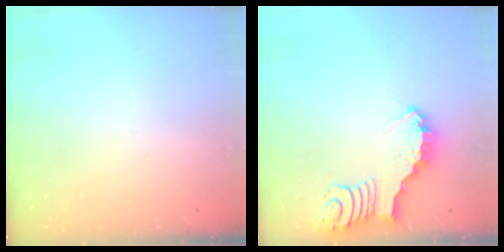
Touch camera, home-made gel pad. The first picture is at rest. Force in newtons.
{"total": 3.8, "press": 3.8, "slide": 0.1}